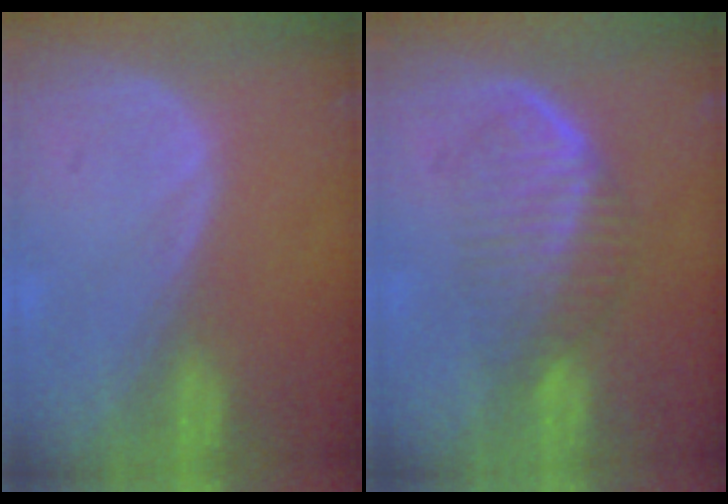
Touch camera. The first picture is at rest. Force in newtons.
{"total": 6.0, "press": 5.7, "slide": 1.6}